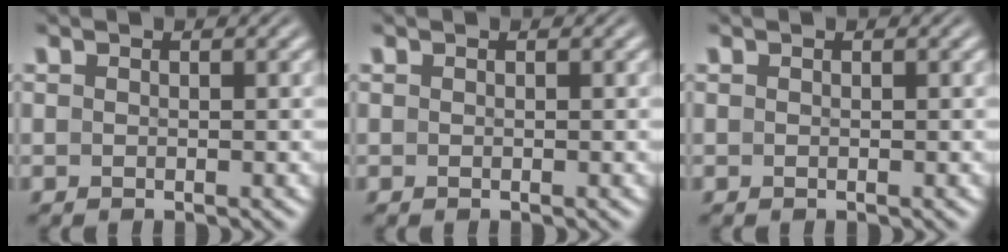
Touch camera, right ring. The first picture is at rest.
{"total": 0.0}
{"total": 0.0}